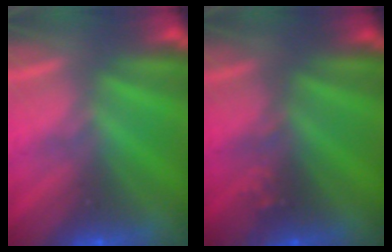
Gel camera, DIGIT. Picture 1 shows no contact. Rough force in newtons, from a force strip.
{"total": 2.4}